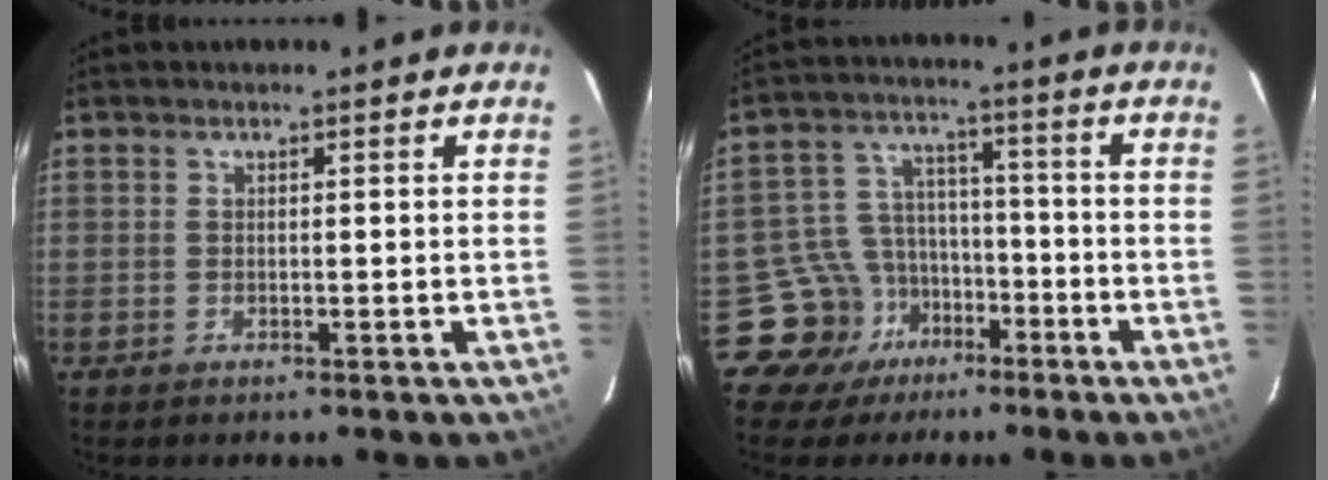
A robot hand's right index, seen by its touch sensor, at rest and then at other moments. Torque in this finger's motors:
{"motor_torque": [-0.44, 0.05, -1.04, -0.21]}